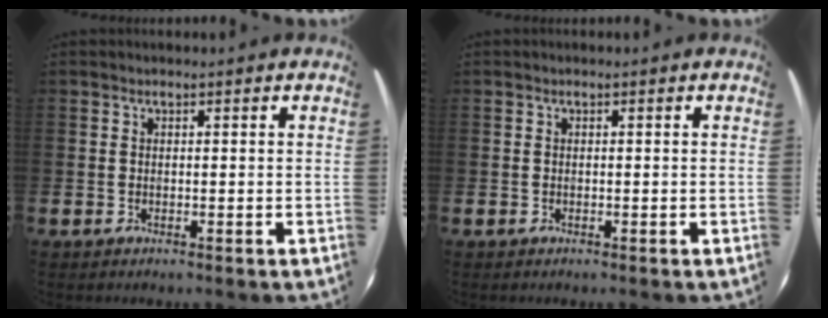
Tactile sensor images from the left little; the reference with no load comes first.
{"total": 0.0}